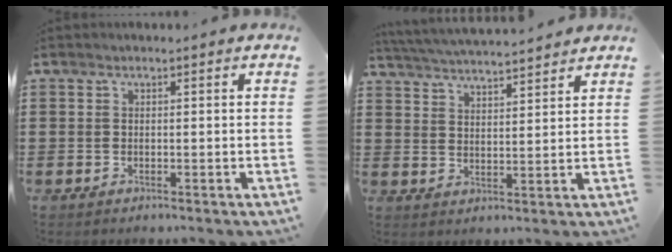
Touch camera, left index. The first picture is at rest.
{"total": 4.6, "force": [4.5, -0.3, 0.8], "torque": [-0.034, -0.024, 0.078]}